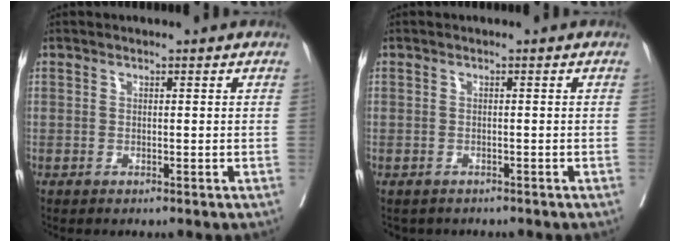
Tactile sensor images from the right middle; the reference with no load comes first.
{"total": 2.2, "force": [-1.9, 1.1, 0.2], "torque": [-0.010, -0.002, -0.027]}